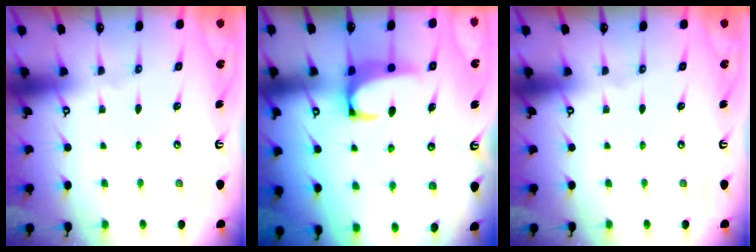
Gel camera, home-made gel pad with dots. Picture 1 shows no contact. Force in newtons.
{"total": 2.4, "press": 2.2, "slide": 0.9}
{"total": 0.0}